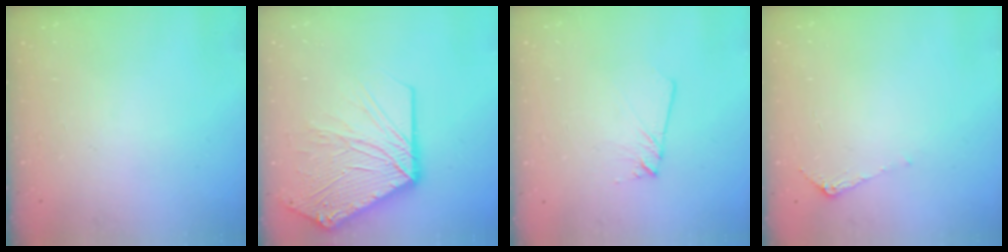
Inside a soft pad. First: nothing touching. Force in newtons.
{"total": 20.3, "press": 20.1, "slide": 2.8}
{"total": 3.3, "press": 3.3, "slide": 0.3}
{"total": 6.5, "press": 6.4, "slide": 0.6}